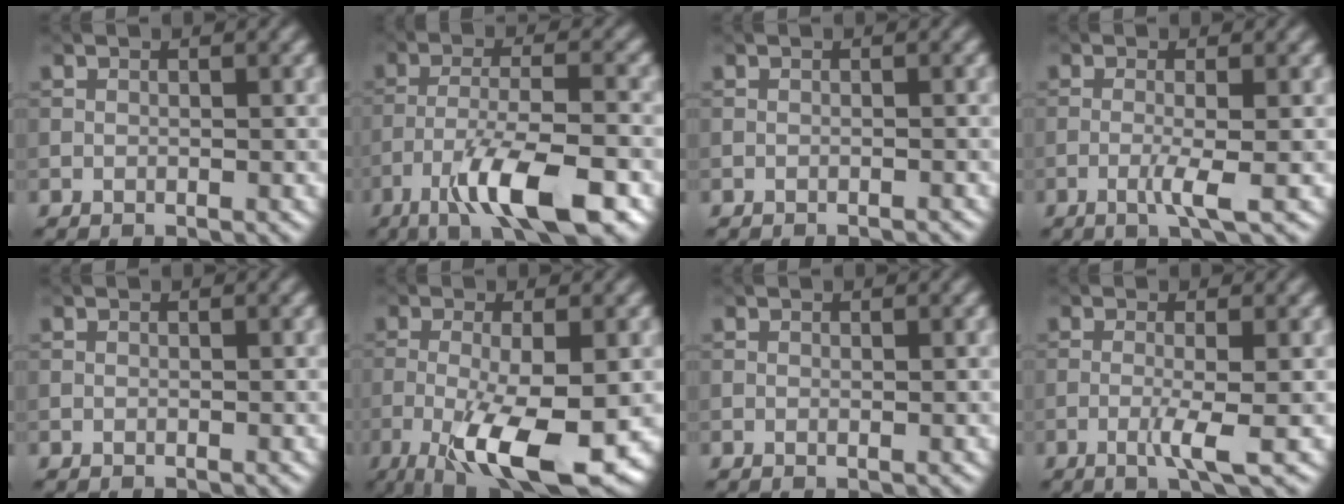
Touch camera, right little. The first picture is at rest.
{"total": 9.3, "force": [-5.4, 2.3, 7.2], "torque": [-0.129, 0.003, -0.098]}
{"total": 0.9, "force": [-0.9, 0.0, 0.2], "torque": [0.001, 0.001, -0.014]}
{"total": 2.5, "force": [-0.9, 0.2, 2.4], "torque": [-0.045, 0.002, -0.023]}
{"total": 0.0}
{"total": 10.7, "force": [-4.3, 2.9, 9.4], "torque": [-0.172, -0.019, -0.068]}
{"total": 0.0}
{"total": 2.9, "force": [-1.0, 0.2, 2.7], "torque": [-0.052, 0.001, -0.025]}